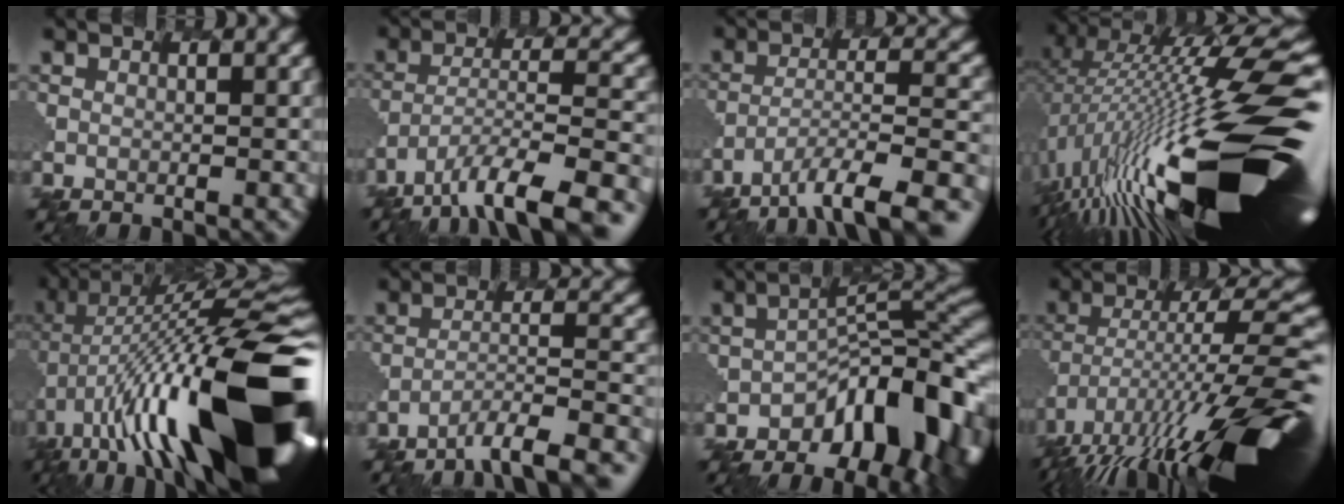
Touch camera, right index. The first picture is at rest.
{"total": 9.6, "force": [-6.7, 2.7, 6.3], "torque": [-0.120, -0.007, -0.125]}
{"total": 8.7, "force": [-6.1, 2.2, 5.9], "torque": [-0.114, -0.008, -0.110]}
{"total": 18.3, "force": [-1.9, 4.6, 17.6], "torque": [-0.306, 0.003, -0.042]}
{"total": 18.2, "force": [-2.3, 6.0, 17.0], "torque": [-0.287, 0.009, -0.049]}
{"total": 7.6, "force": [-6.1, 1.4, 4.4], "torque": [-0.083, -0.004, -0.100]}
{"total": 13.0, "force": [-5.3, 6.2, 10.1], "torque": [-0.119, -0.009, -0.091]}
{"total": 14.6, "force": [-6.4, 4.1, 12.5], "torque": [-0.237, 0.006, -0.119]}